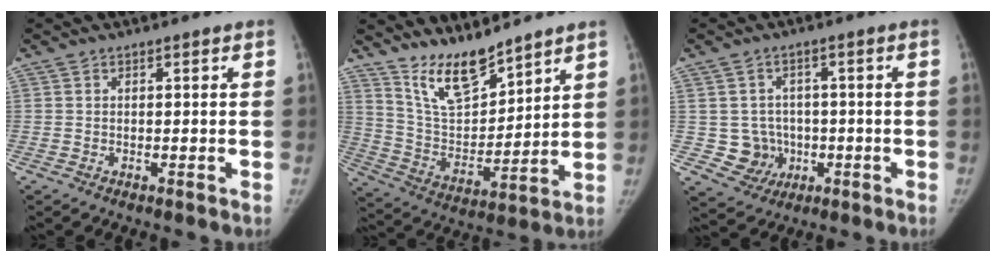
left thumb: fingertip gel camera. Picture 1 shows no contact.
{"total": 11.9, "force": [9.9, 3.6, 5.5], "torque": [-0.073, -0.076, 0.198]}
{"total": 3.9, "force": [-0.6, 3.8, 0.9], "torque": [0.008, 0.007, -0.004]}